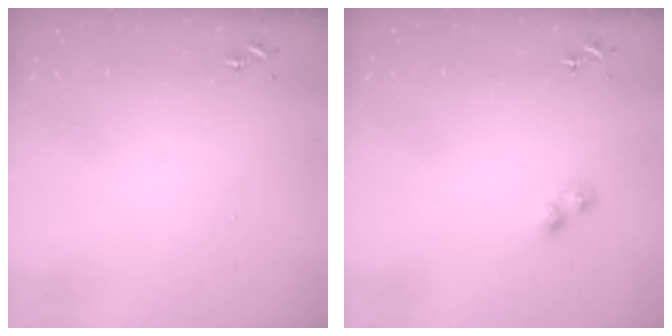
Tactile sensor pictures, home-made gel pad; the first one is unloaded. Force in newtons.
{"total": 3.3, "press": 3.3, "slide": 0.5}